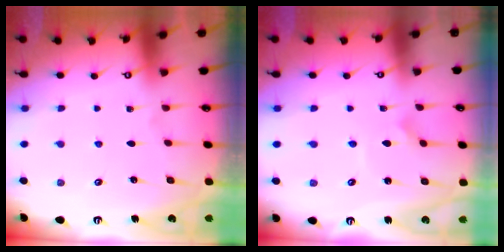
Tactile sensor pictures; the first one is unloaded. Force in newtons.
{"total": 2.8, "press": 2.8, "slide": 0.2}